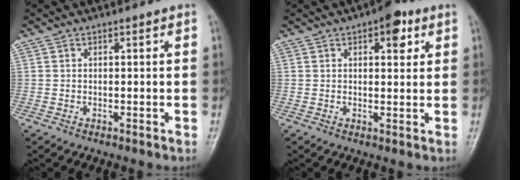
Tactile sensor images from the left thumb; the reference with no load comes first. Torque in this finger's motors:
{"motor_torque": [0.66, 0.58, 0.50, -0.29, 0.00]}